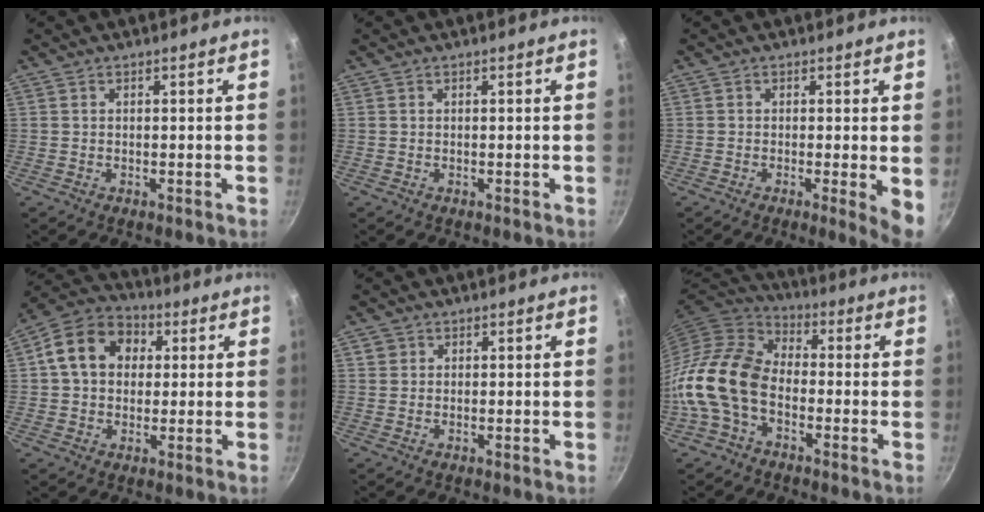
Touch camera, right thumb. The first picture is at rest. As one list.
[{"total": 0.0}, {"total": 5.1, "force": [-0.5, 0.8, 5.0], "torque": [-0.062, -0.013, -0.008]}, {"total": 12.8, "force": [2.6, 10.1, 7.4], "torque": [-0.098, 0.022, 0.024]}, {"total": 1.5, "force": [0.4, 1.4, 0.2], "torque": [0.004, 0.007, 0.005]}, {"total": 13.8, "force": [-3.6, 9.2, 9.6], "torque": [-0.158, 0.038, -0.093]}]